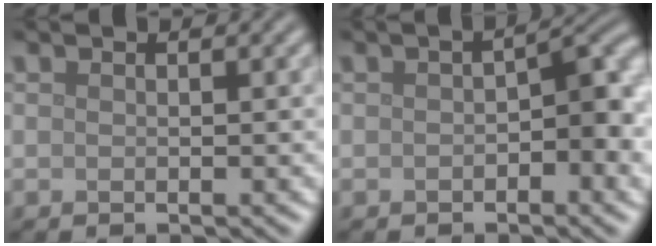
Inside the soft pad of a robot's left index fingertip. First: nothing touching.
{"total": 5.0, "force": [-0.4, 2.1, 4.5], "torque": [-0.052, 0.008, -0.009]}